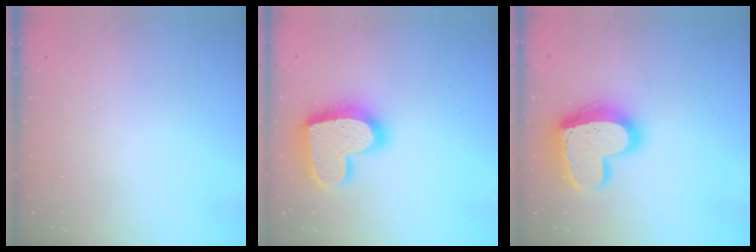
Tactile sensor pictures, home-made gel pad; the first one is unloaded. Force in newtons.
{"total": 20.3, "press": 20.3, "slide": 1.4}
{"total": 19.3, "press": 19.2, "slide": 2.0}